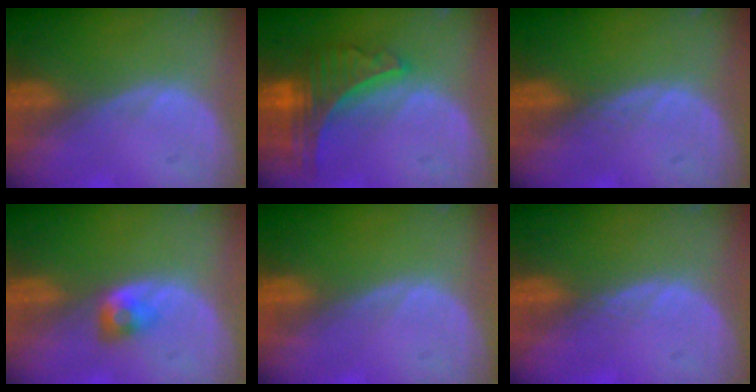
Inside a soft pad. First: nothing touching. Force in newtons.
{"total": 8.0, "press": 7.1, "slide": 3.8}
{"total": 0.6, "press": 0.6, "slide": 0.0}
{"total": 2.8, "press": 2.4, "slide": 1.4}
{"total": 0.0}
{"total": 0.7, "press": 0.6, "slide": 0.3}